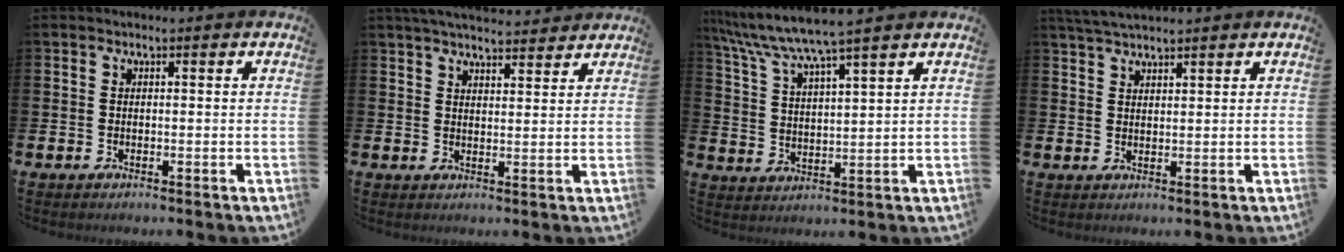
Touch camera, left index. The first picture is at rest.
{"total": 4.5, "force": [4.4, 0.6, 0.8], "torque": [-0.017, -0.020, 0.079]}
{"total": 7.1, "force": [6.4, -0.1, 2.9], "torque": [-0.077, -0.032, 0.112]}
{"total": 3.3, "force": [3.0, 0.5, 1.1], "torque": [-0.028, -0.007, 0.057]}